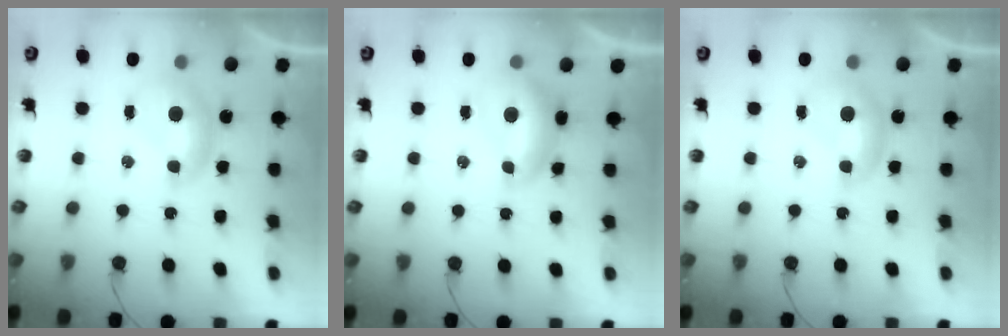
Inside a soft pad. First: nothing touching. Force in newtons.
{"total": 0.8, "press": 0.7, "slide": 0.4}
{"total": 0.0}